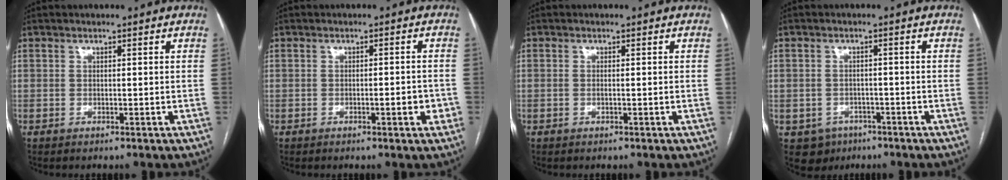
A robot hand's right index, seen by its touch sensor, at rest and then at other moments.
{"total": 2.6, "force": [-0.9, 0.7, 2.4], "torque": [-0.032, 0.001, -0.012]}
{"total": 0.6, "force": [-0.1, 0.0, 0.6], "torque": [-0.014, -0.001, 0.001]}
{"total": 4.6, "force": [-2.3, 4.0, 0.6], "torque": [-0.005, 0.008, -0.029]}